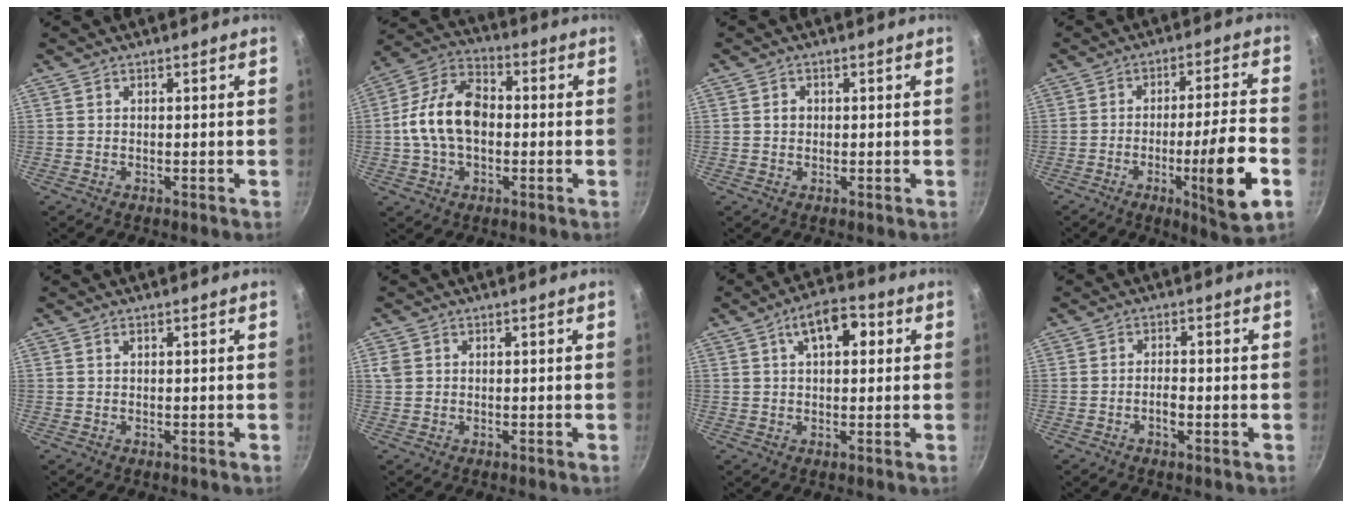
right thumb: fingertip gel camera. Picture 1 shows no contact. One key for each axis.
{"total": 14.1, "fx": -0.4, "fy": 9.2, "fz": 10.7, "tx": -0.172, "ty": 0.032, "tz": -0.021}
{"total": 1.4, "fx": 0.2, "fy": 1.2, "fz": 0.7, "tx": -0.007, "ty": 0.004, "tz": 0.004}
{"total": 14.5, "fx": -4.9, "fy": 1.5, "fz": 13.6, "tx": -0.204, "ty": 0.018, "tz": -0.067}
{"total": 0.5, "fx": 0.4, "fy": 0.2, "fz": 0.4, "tx": -0.005, "ty": 0.001, "tz": 0.006}
{"total": 2.0, "fx": 0.6, "fy": 1.7, "fz": 0.9, "tx": -0.017, "ty": 0.003, "tz": 0.012}
{"total": 8.7, "fx": 2.7, "fy": 4.4, "fz": 7.0, "tx": -0.089, "ty": 0.012, "tz": 0.032}
{"total": 2.7, "fx": -0.9, "fy": 0.9, "fz": 2.4, "tx": -0.044, "ty": 0.007, "tz": -0.017}